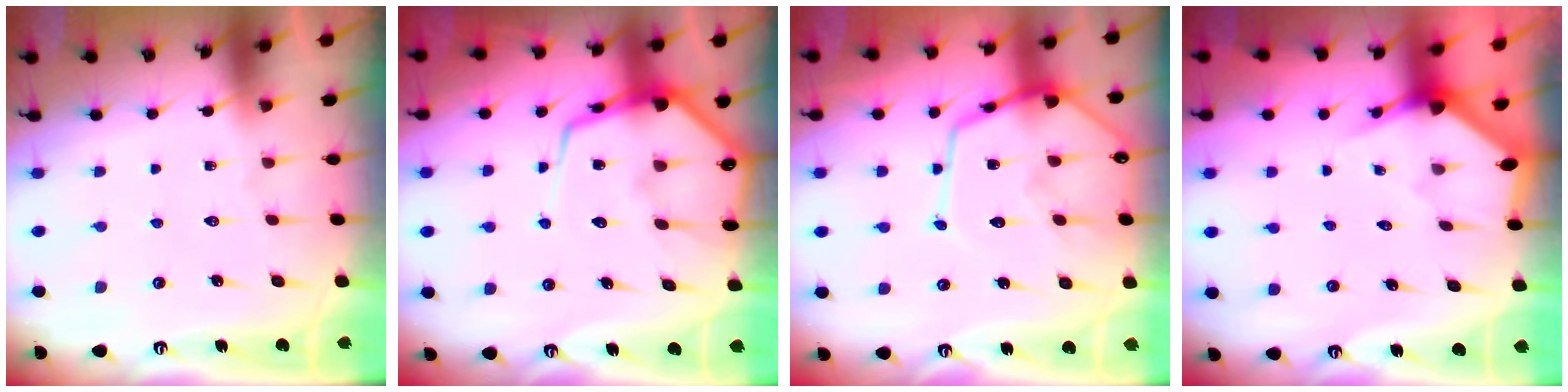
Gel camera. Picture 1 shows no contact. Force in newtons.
{"total": 12.4, "press": 12.3, "slide": 1.3}
{"total": 14.4, "press": 14.4, "slide": 1.4}
{"total": 2.6, "press": 2.6, "slide": 0.1}